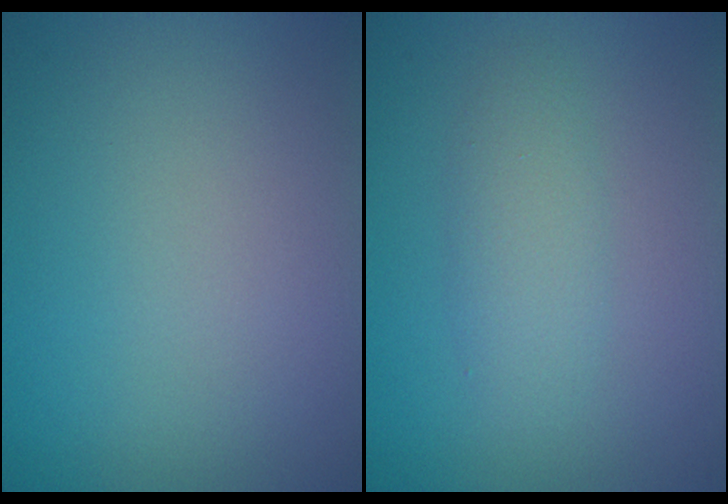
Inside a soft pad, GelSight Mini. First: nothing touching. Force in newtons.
{"total": 2.3, "press": 2.3, "slide": 0.1}